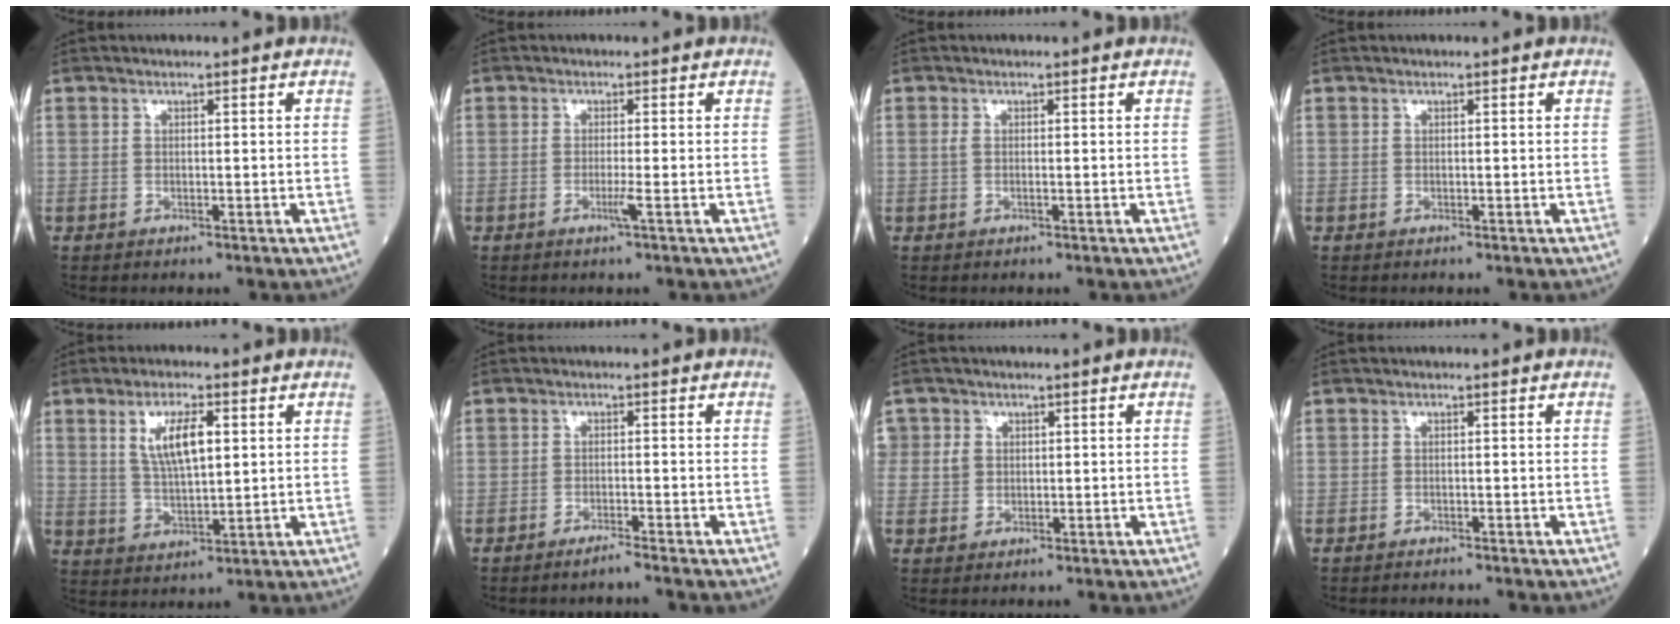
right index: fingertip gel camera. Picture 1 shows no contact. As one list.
[{"total": 1.5, "force": [-0.6, -0.4, 1.3], "torque": [-0.026, -0.003, -0.015]}, {"total": 0.6, "force": [0.0, 0.2, 0.5], "torque": [-0.014, 0.000, -0.004]}, {"total": 0.0}, {"total": 7.4, "force": [2.4, 2.1, 6.6], "torque": [-0.126, 0.002, 0.050]}, {"total": 1.9, "force": [-1.7, -0.6, 0.7], "torque": [-0.012, 0.001, -0.032]}, {"total": 2.2, "force": [0.4, 2.1, 0.4], "torque": [0.000, 0.005, 0.006]}, {"total": 2.0, "force": [-1.9, 0.0, 0.6], "torque": [-0.007, -0.002, -0.024]}]